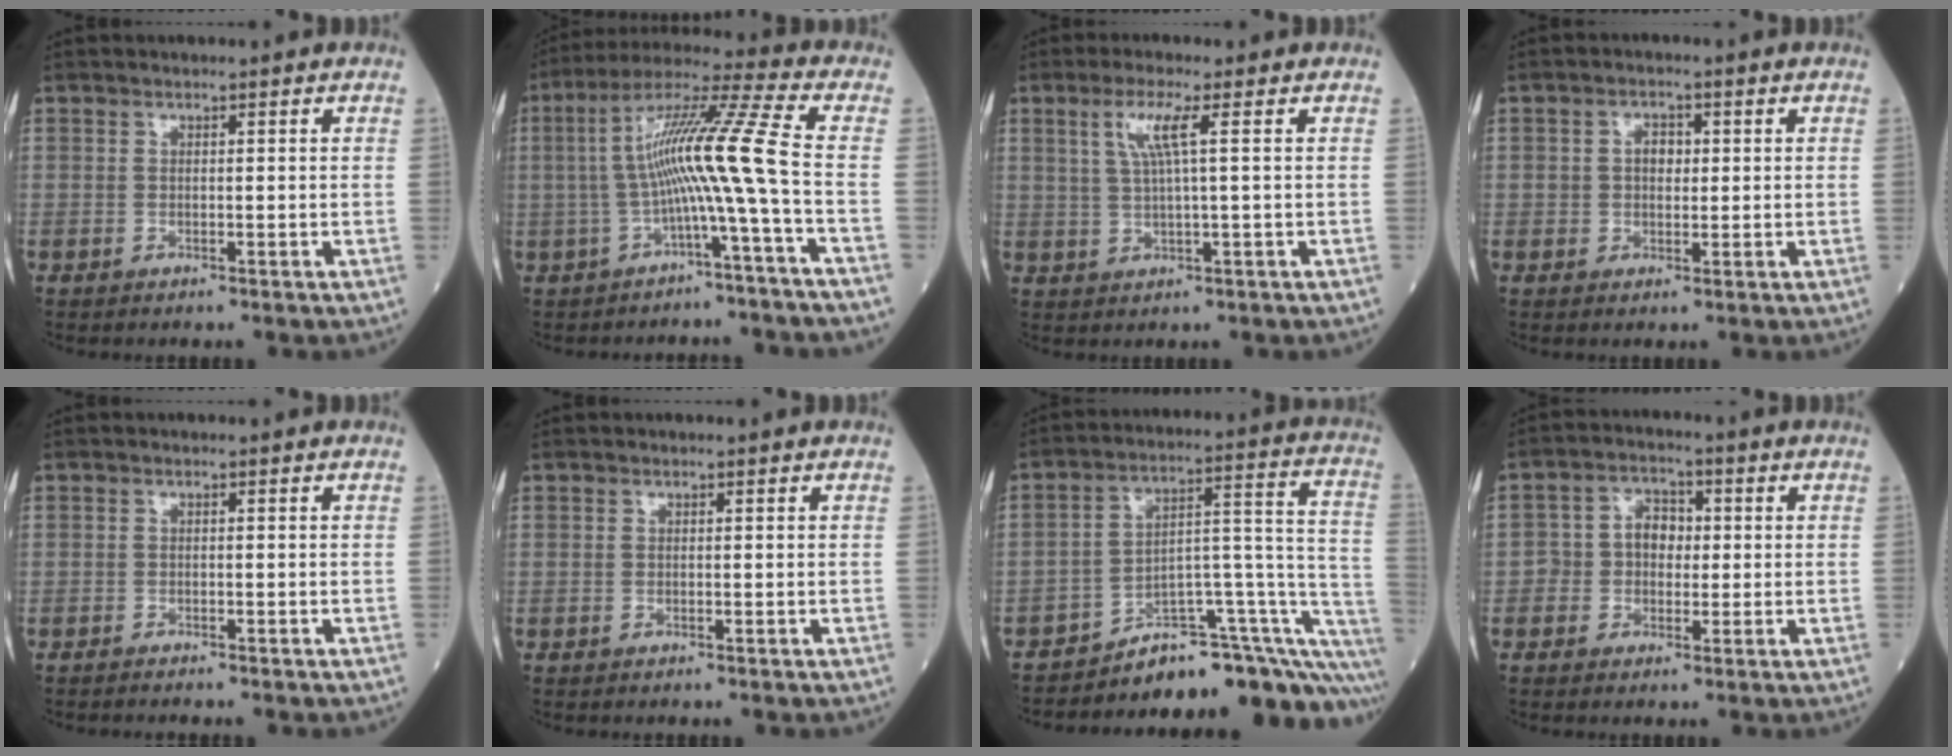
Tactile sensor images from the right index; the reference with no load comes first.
{"total": 11.8, "force": [-1.9, -2.0, 11.5], "torque": [-0.211, 0.035, -0.036]}
{"total": 4.6, "force": [1.6, -0.2, 4.4], "torque": [-0.091, 0.005, 0.033]}
{"total": 3.0, "force": [0.4, 2.1, 2.2], "torque": [-0.038, 0.010, 0.009]}
{"total": 1.4, "force": [-1.3, 0.1, 0.5], "torque": [-0.009, -0.001, -0.017]}
{"total": 0.0}
{"total": 18.7, "force": [-17.4, 3.0, 6.2], "torque": [-0.001, 0.082, -0.242]}
{"total": 5.4, "force": [0.0, 4.0, 3.6], "torque": [-0.065, 0.023, -0.002]}